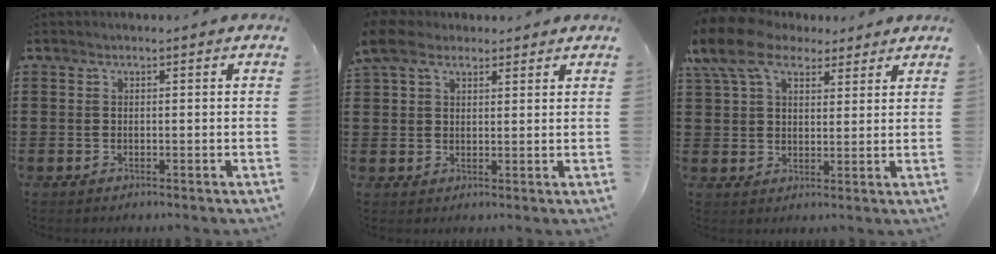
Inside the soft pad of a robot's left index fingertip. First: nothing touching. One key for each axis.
{"total": 5.8, "fx": 4.1, "fy": 3.1, "fz": 2.7, "tx": -0.076, "ty": 0.004, "tz": 0.076}
{"total": 9.8, "fx": 6.7, "fy": 4.9, "fz": 5.2, "tx": -0.117, "ty": -0.007, "tz": 0.124}